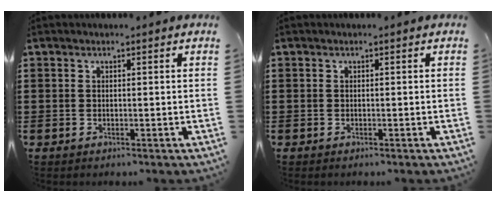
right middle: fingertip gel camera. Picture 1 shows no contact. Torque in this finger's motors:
{"motor_torque": [0.68, -0.05, 0.16, 0.04]}